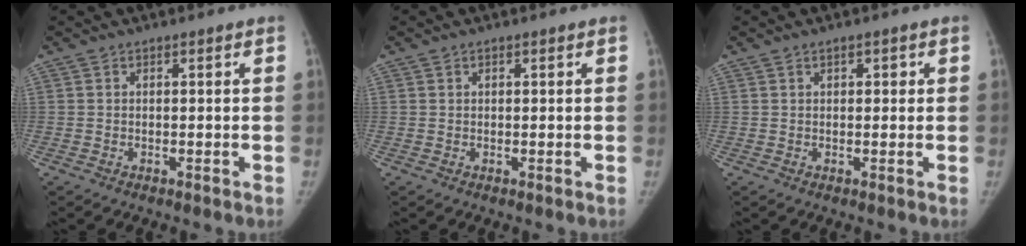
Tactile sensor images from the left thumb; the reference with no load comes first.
{"total": 0.6, "force": [0.3, 0.5, 0.2], "torque": [0.001, 0.000, 0.004]}
{"total": 1.6, "force": [0.6, 1.1, 1.0], "torque": [-0.007, 0.001, 0.007]}